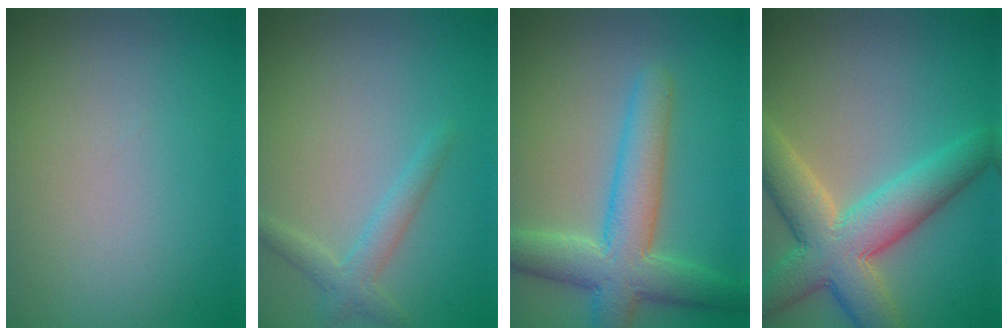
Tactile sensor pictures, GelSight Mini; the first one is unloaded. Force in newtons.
{"total": 2.1, "press": 2.1, "slide": 0.1}
{"total": 6.5, "press": 6.5, "slide": 0.2}
{"total": 9.3, "press": 9.3, "slide": 0.4}